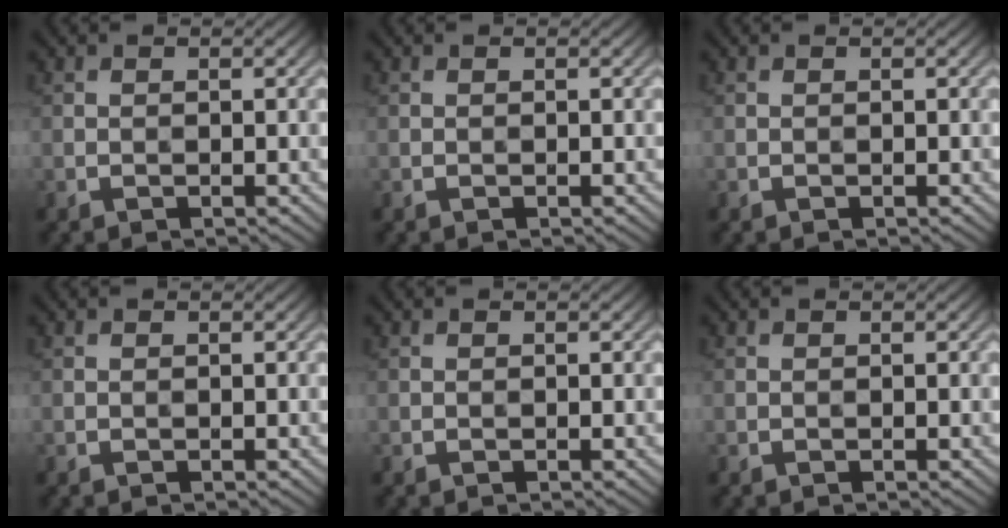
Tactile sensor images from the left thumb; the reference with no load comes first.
{"total": 0.0}
{"total": 0.0}
{"total": 0.0}
{"total": 0.0}
{"total": 0.0}